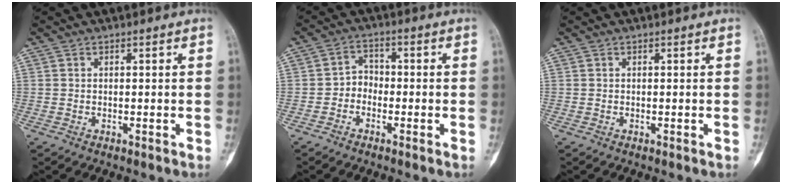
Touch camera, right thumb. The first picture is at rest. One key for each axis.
{"total": 3.2, "fx": -1.4, "fy": 2.6, "fz": 1.3, "tx": 0.000, "ty": 0.019, "tz": -0.039}
{"total": 0.0}